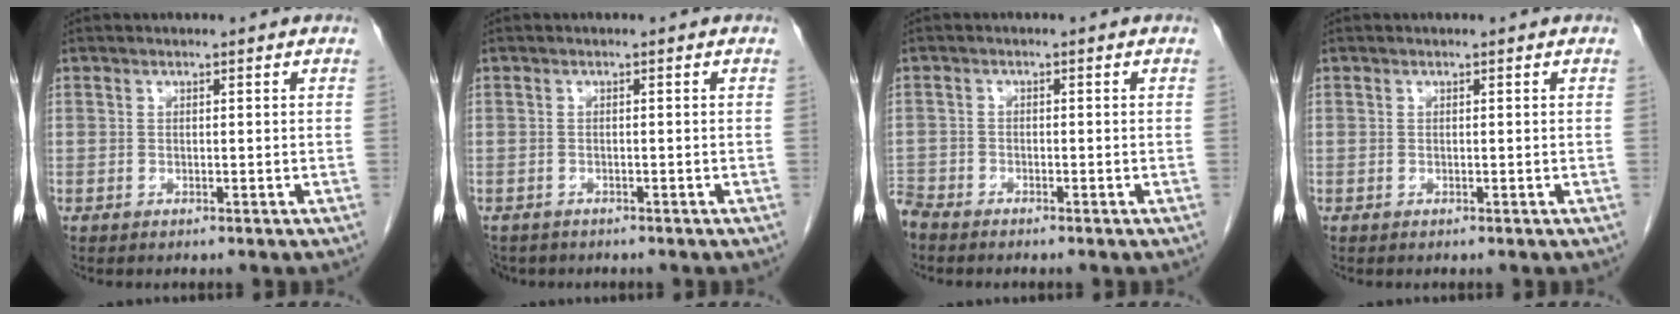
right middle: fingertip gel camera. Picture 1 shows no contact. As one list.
[{"total": 3.9, "force": [-3.1, 2.2, 0.7], "torque": [-0.011, -0.002, -0.047]}, {"total": 3.0, "force": [-2.9, 0.7, 0.4], "torque": [-0.009, -0.008, -0.057]}, {"total": 0.0}]